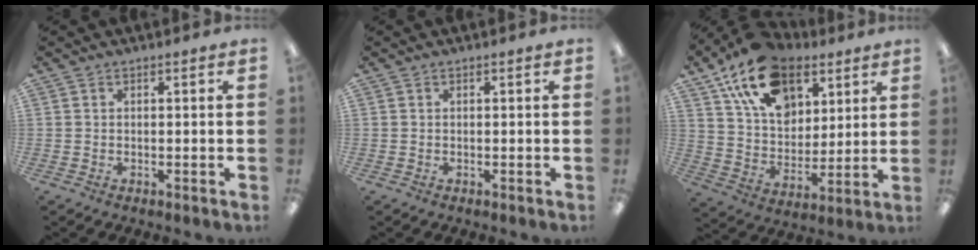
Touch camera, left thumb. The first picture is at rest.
{"total": 0.0}
{"total": 18.6, "force": [11.5, 12.0, 8.5], "torque": [-0.151, -0.049, 0.213]}